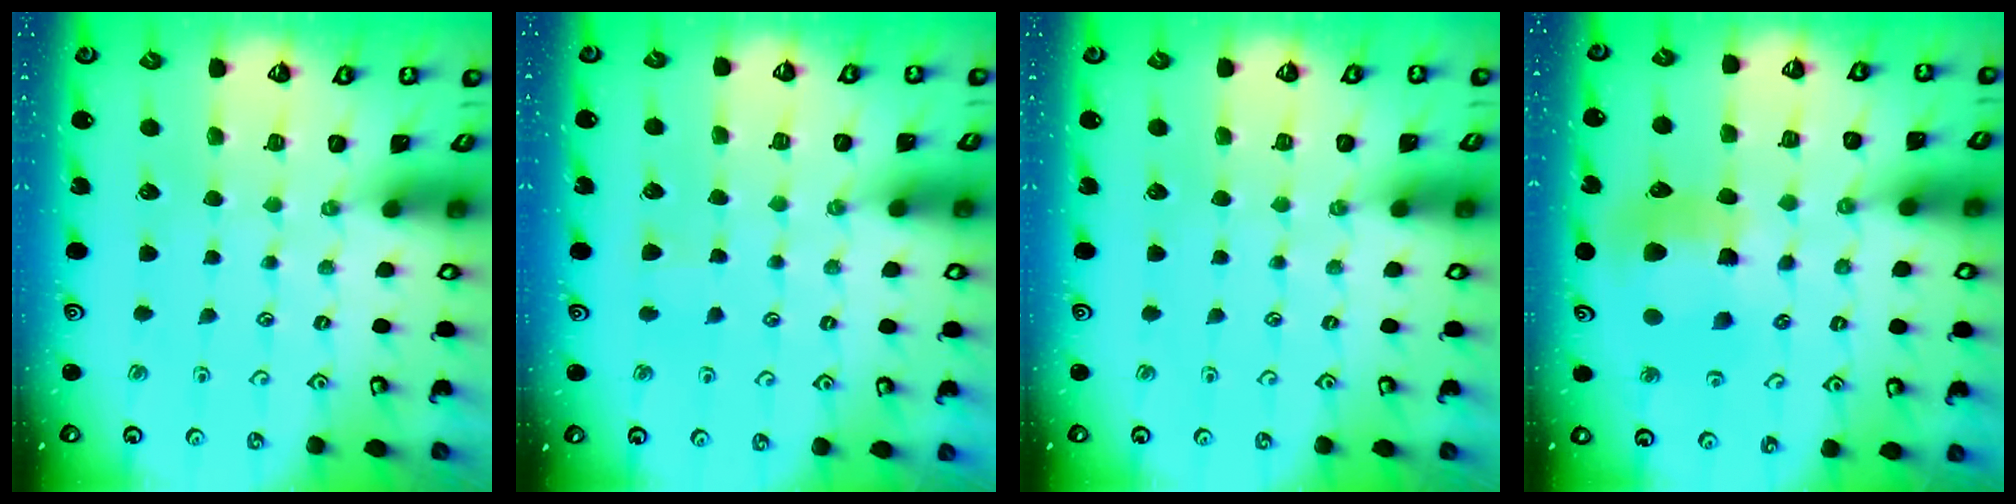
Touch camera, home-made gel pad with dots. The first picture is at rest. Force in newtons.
{"total": 3.5, "press": 3.5, "slide": 0.6}
{"total": 0.0}
{"total": 10.5, "press": 10.4, "slide": 1.3}